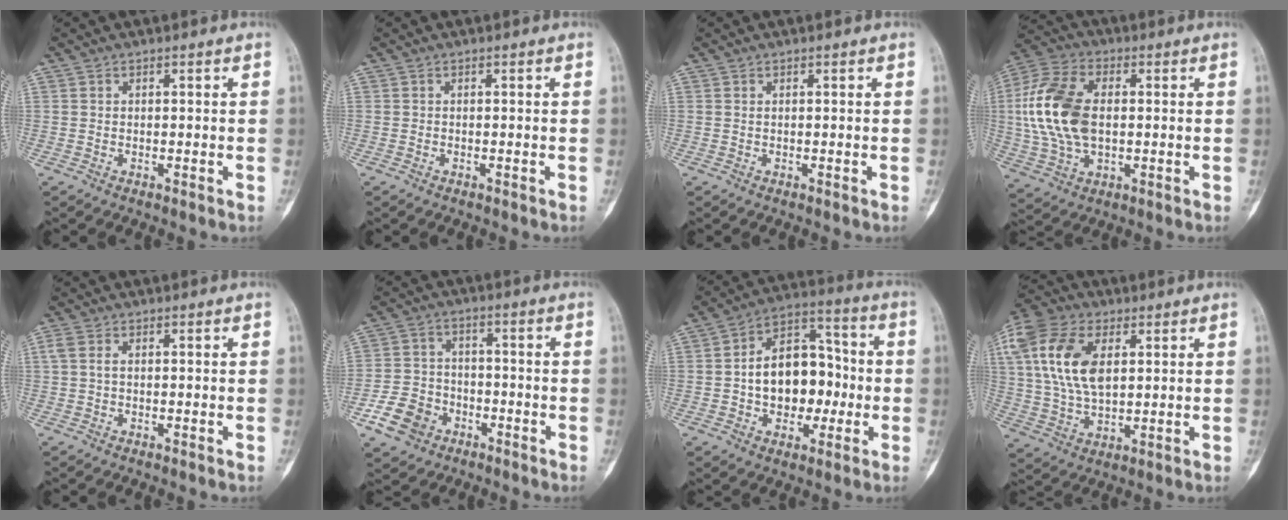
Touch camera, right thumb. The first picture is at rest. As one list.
[{"total": 0.0}, {"total": 0.0}, {"total": 16.7, "force": [1.0, 10.0, 13.3], "torque": [-0.281, 0.010, 0.021]}, {"total": 2.0, "force": [0.3, 1.1, 1.6], "torque": [-0.045, 0.009, 0.007]}, {"total": 8.9, "force": [-4.4, 6.9, 3.3], "torque": [-0.044, 0.028, -0.081]}, {"total": 15.7, "force": [-1.4, 10.9, 11.3], "torque": [-0.127, 0.042, -0.022]}, {"total": 17.4, "force": [4.7, 10.2, 13.3], "torque": [-0.278, 0.001, 0.083]}]